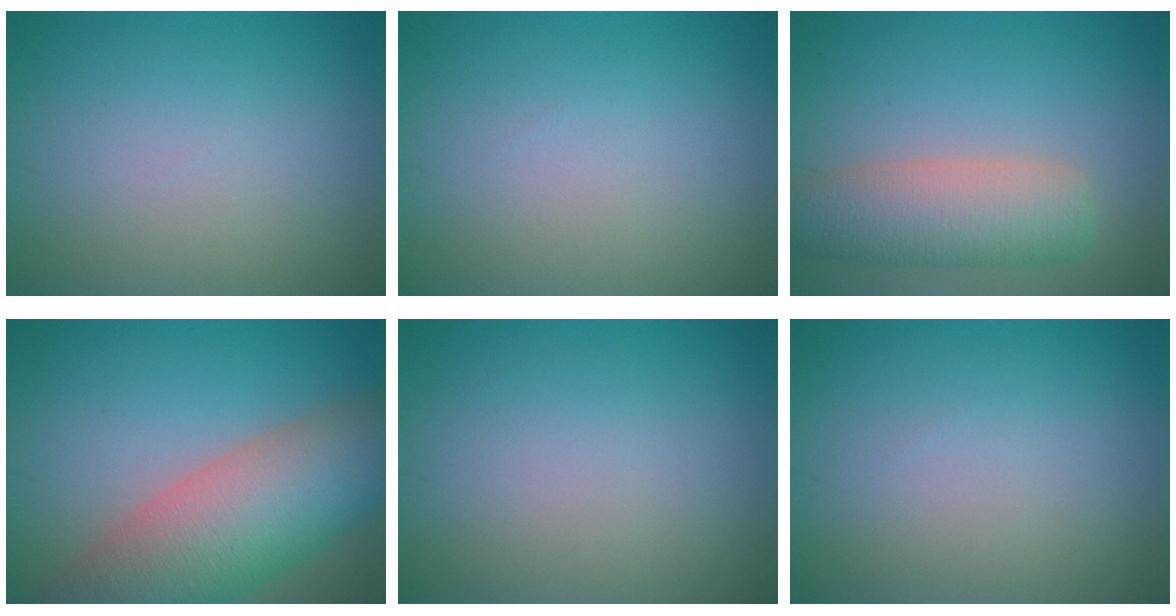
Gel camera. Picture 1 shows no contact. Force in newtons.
{"total": 0.0}
{"total": 5.8, "press": 5.8, "slide": 0.3}
{"total": 10.8, "press": 10.8, "slide": 0.5}
{"total": 0.0}
{"total": 0.0}